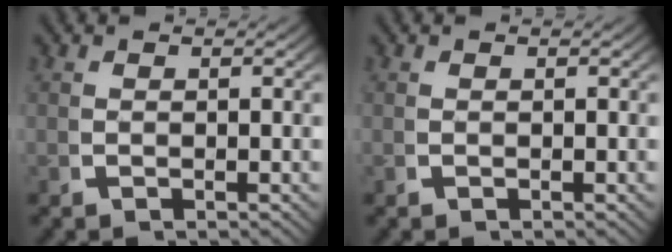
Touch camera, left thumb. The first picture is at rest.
{"total": 0.0}